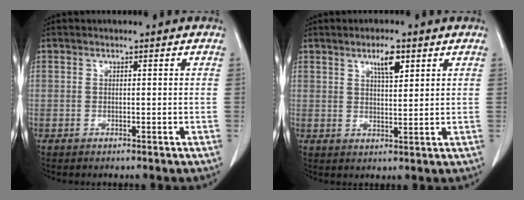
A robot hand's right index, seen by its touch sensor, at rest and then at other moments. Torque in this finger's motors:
{"motor_torque": [0.10, 0.08, 0.08, 0.04]}